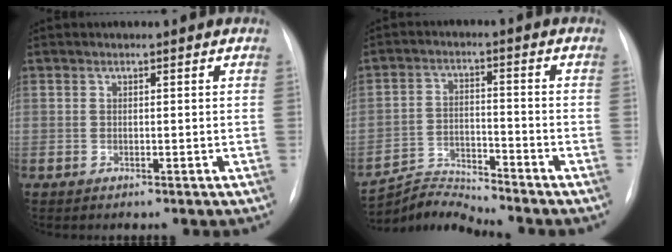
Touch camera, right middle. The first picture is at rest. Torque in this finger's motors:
{"motor_torque": [-0.16, -0.16, -0.18, -0.04]}